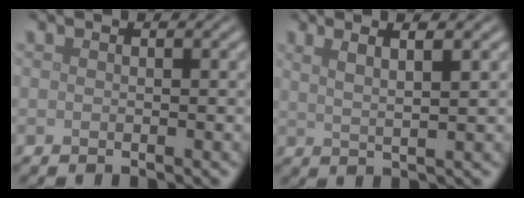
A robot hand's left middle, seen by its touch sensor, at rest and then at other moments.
{"total": 4.4, "force": [2.5, 1.3, 3.4], "torque": [-0.033, 0.015, 0.016]}